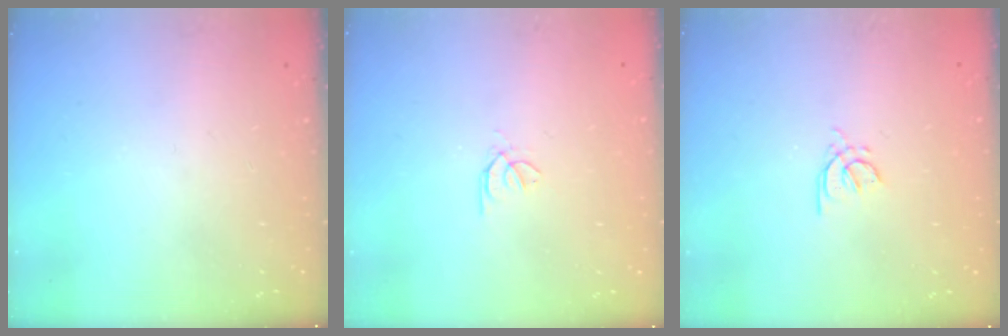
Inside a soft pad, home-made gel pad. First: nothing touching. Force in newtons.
{"total": 0.5, "press": 0.4, "slide": 0.3}
{"total": 2.8, "press": 2.7, "slide": 0.8}